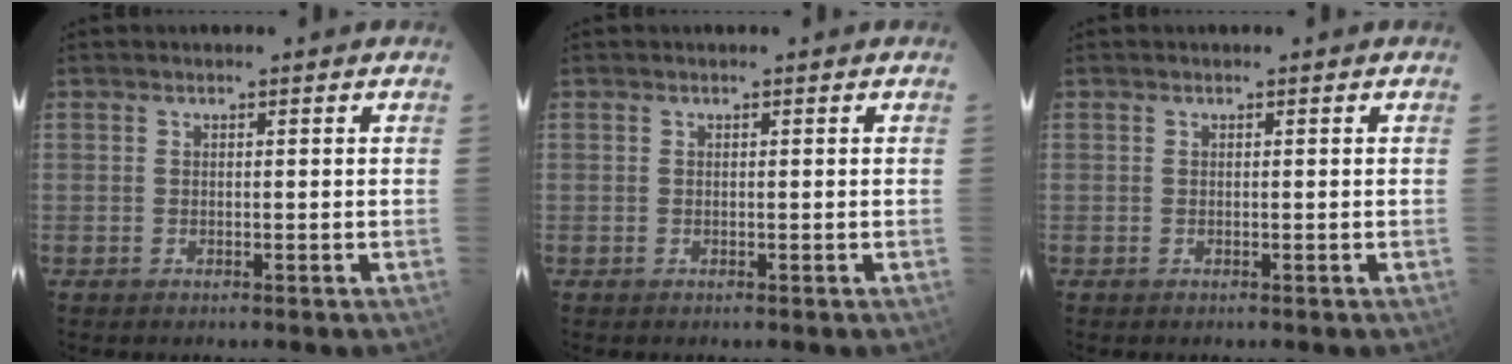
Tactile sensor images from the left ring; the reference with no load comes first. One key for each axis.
{"total": 0.0}
{"total": 0.0}